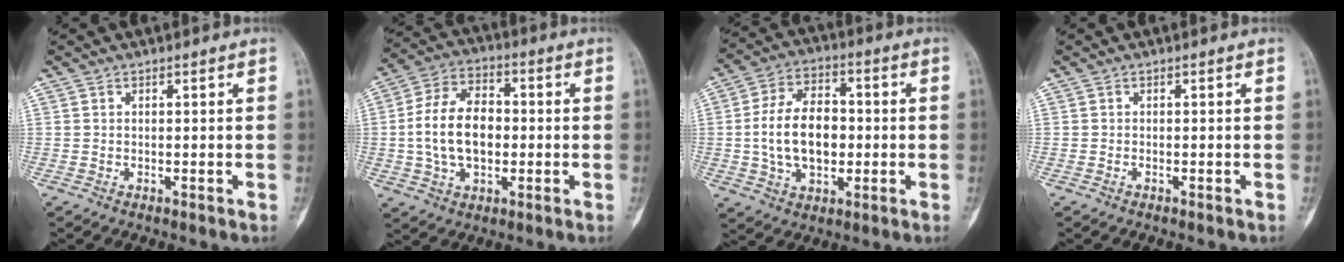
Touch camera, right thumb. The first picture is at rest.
{"total": 13.9, "force": [-0.6, 9.0, 10.6], "torque": [-0.183, 0.022, -0.011]}
{"total": 14.1, "force": [-0.6, 9.2, 10.7], "torque": [-0.173, 0.019, -0.009]}
{"total": 0.0}